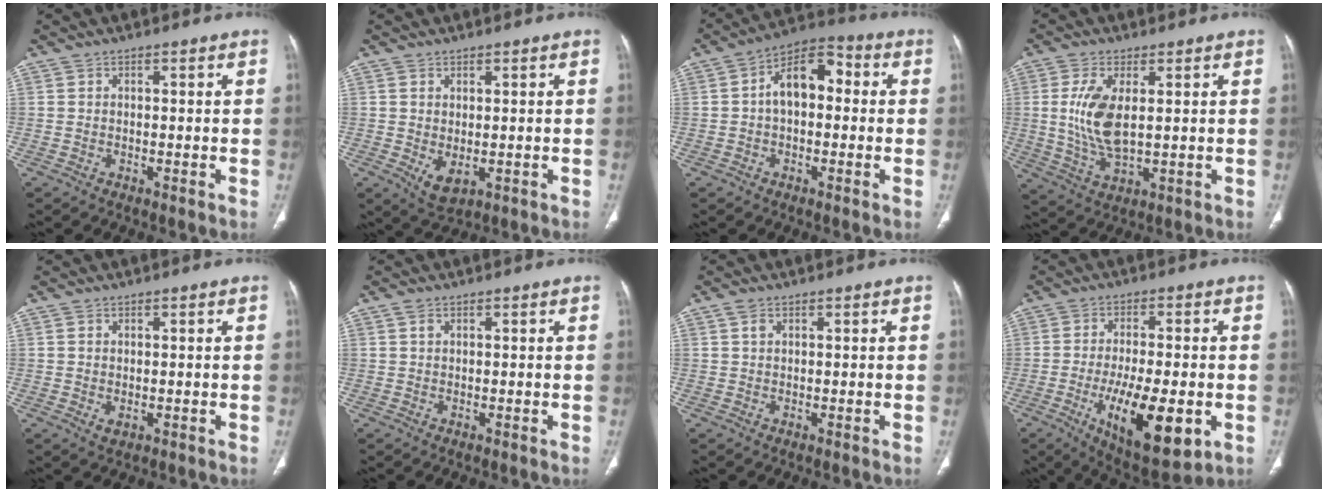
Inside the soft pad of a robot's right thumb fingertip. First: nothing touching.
{"total": 3.8, "force": [-0.5, 2.3, 3.0], "torque": [-0.050, -0.007, 0.008]}
{"total": 10.1, "force": [0.6, 6.3, 7.9], "torque": [-0.109, 0.037, -0.002]}
{"total": 9.7, "force": [1.3, 4.4, 8.6], "torque": [-0.183, -0.016, 0.035]}
{"total": 1.4, "force": [0.0, 0.9, 1.0], "torque": [-0.020, -0.005, 0.006]}
{"total": 0.9, "force": [0.4, 0.6, 0.6], "torque": [-0.011, 0.003, 0.008]}
{"total": 1.3, "force": [0.6, 0.8, 0.8], "torque": [-0.014, 0.002, 0.012]}
{"total": 16.1, "force": [-4.7, 5.9, 14.2], "torque": [-0.226, -0.011, -0.062]}